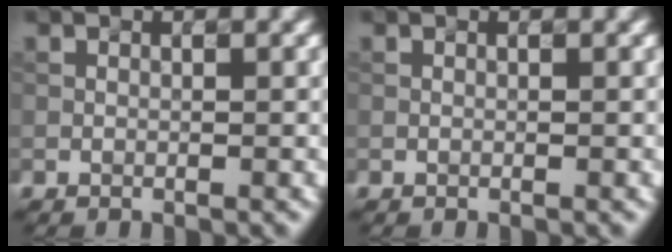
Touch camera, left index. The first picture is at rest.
{"total": 0.0}